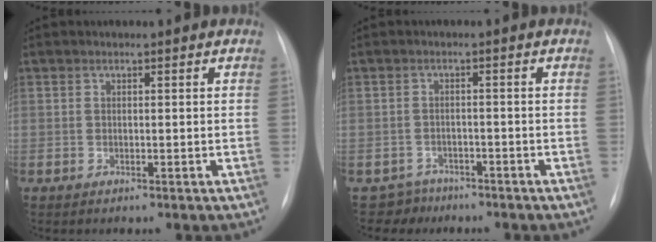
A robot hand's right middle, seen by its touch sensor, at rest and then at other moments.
{"total": 3.2, "force": [-2.5, 1.7, -1.1], "torque": [0.018, 0.005, -0.043]}